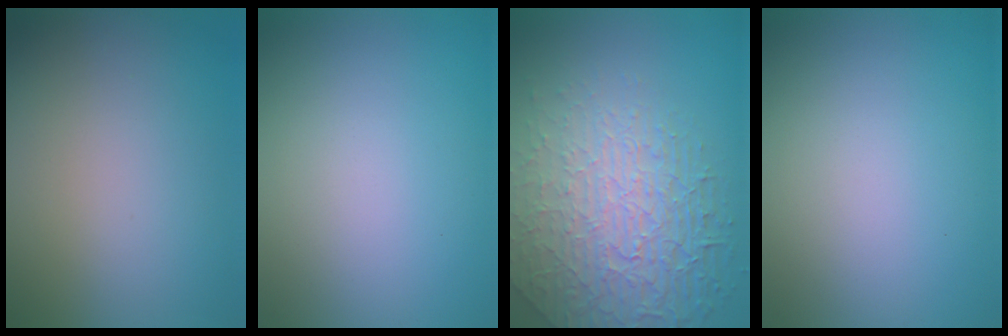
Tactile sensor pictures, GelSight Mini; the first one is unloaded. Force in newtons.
{"total": 0.0}
{"total": 8.0, "press": 5.9, "slide": 5.3}
{"total": 0.0}